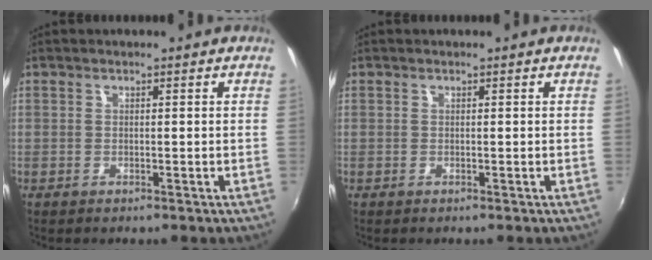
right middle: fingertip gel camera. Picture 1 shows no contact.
{"total": 0.0}